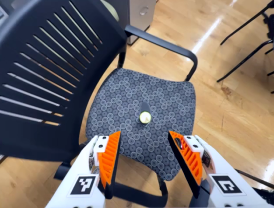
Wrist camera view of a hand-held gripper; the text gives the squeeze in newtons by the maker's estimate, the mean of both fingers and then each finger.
{"total": 0.0}